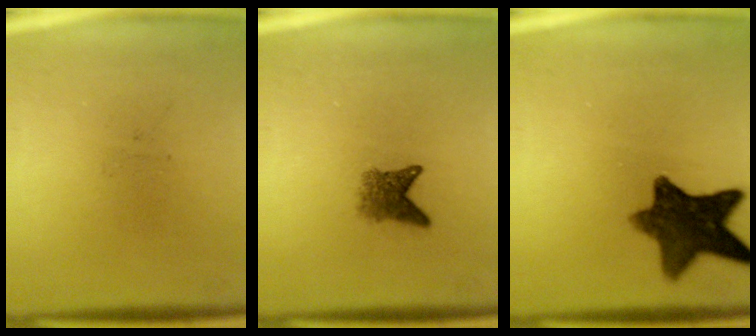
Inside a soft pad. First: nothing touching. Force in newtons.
{"total": 2.8}
{"total": 10.8}